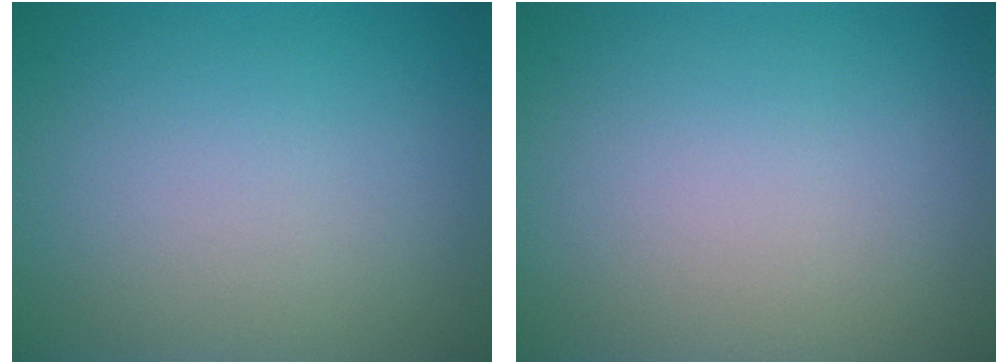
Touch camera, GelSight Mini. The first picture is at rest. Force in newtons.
{"total": 0.0}